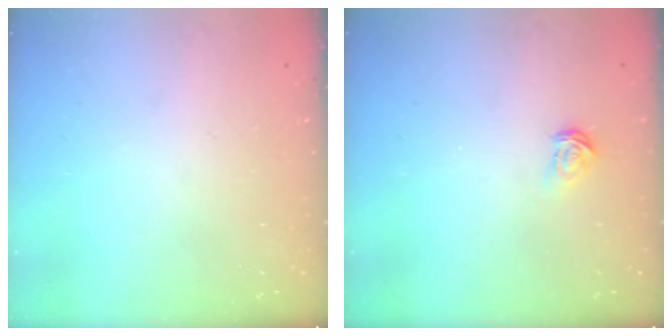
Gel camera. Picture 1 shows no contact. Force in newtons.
{"total": 2.4, "press": 2.4, "slide": 0.2}